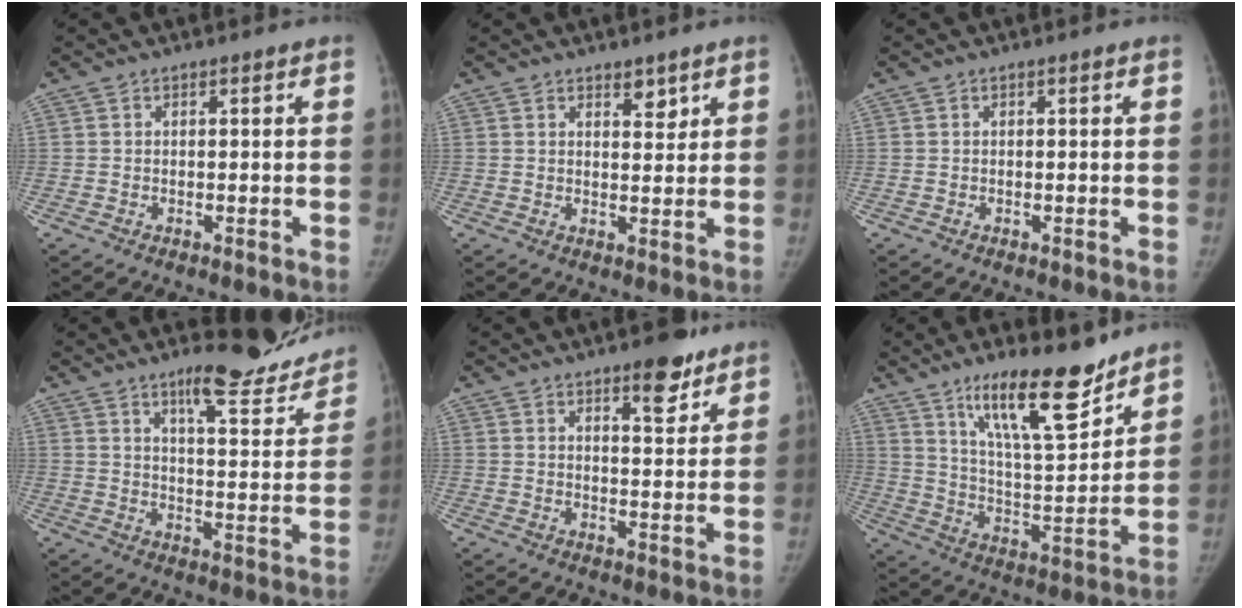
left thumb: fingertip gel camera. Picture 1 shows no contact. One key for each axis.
{"total": 3.1, "fx": 2.2, "fy": 1.6, "fz": 1.6, "tx": -0.007, "ty": -0.015, "tz": 0.035}
{"total": 0.0}
{"total": 14.2, "fx": 12.0, "fy": 3.3, "fz": 6.8, "tx": -0.059, "ty": -0.087, "tz": 0.163}
{"total": 7.4, "fx": 5.0, "fy": 2.7, "fz": 4.8, "tx": -0.046, "ty": -0.031, "tz": 0.069}
{"total": 17.9, "fx": 12.6, "fy": 4.7, "fz": 11.7, "tx": -0.158, "ty": -0.086, "tz": 0.218}